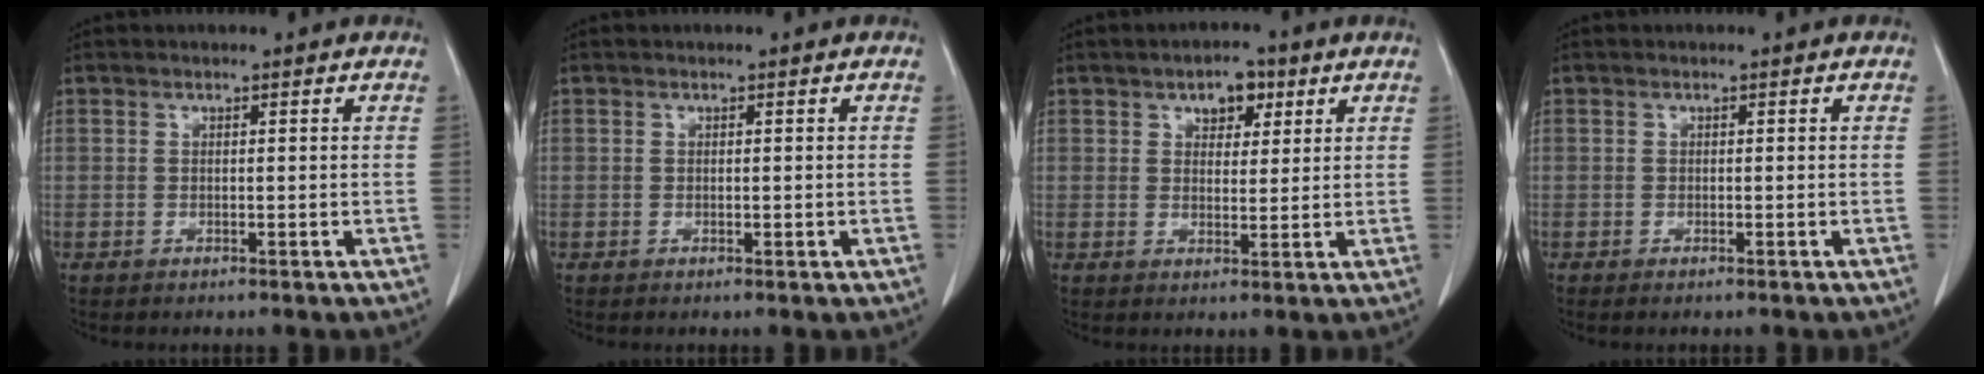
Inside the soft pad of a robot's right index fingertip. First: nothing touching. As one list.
[{"total": 0.5, "force": [0.0, 0.2, 0.5], "torque": [-0.004, -0.001, 0.004]}, {"total": 4.4, "force": [2.4, 2.6, 2.8], "torque": [-0.034, 0.007, 0.035]}, {"total": 0.6, "force": [-0.5, 0.0, 0.4], "torque": [-0.010, -0.001, -0.007]}]